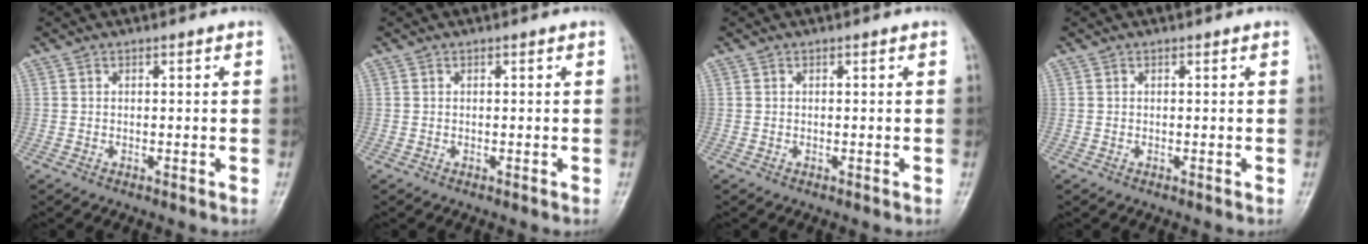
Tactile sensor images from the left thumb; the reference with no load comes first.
{"total": 0.0}
{"total": 0.0}
{"total": 0.0}